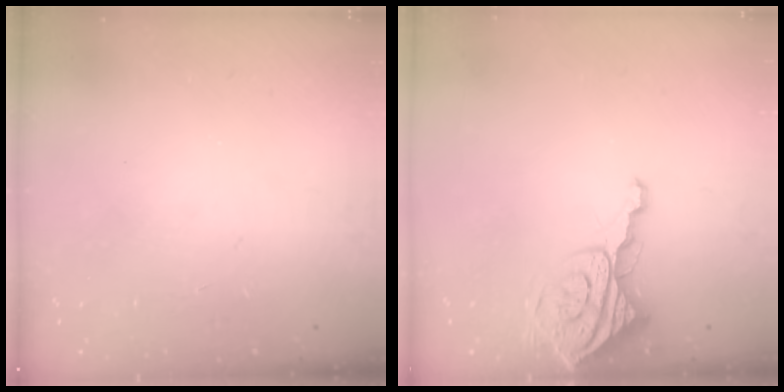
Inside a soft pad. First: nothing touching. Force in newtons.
{"total": 14.1, "press": 14.0, "slide": 1.1}